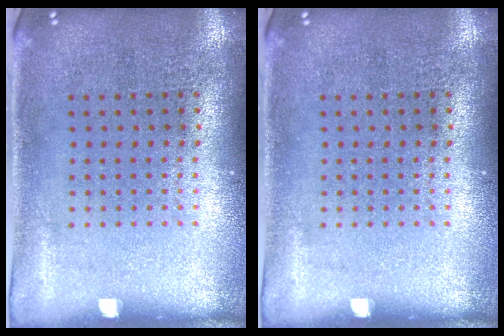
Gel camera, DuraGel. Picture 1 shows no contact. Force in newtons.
{"total": 0.0}